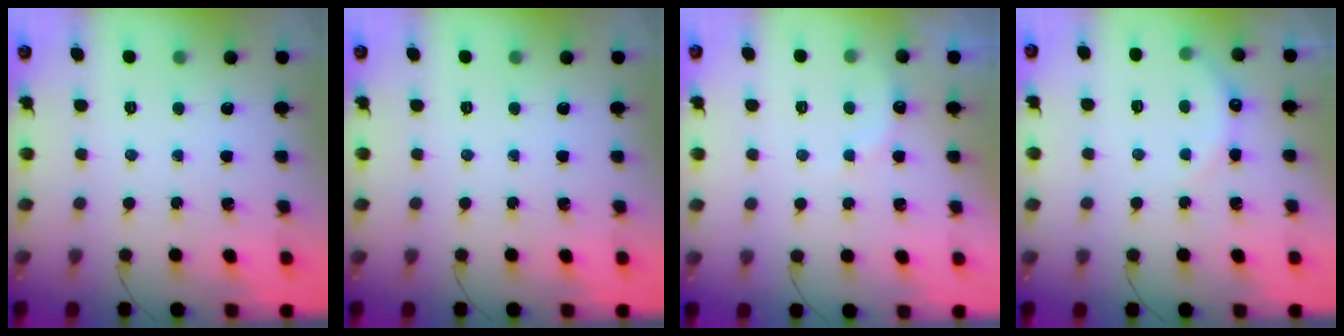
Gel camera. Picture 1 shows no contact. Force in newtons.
{"total": 0.0}
{"total": 6.7, "press": 6.6, "slide": 1.1}
{"total": 6.7, "press": 6.6, "slide": 1.0}